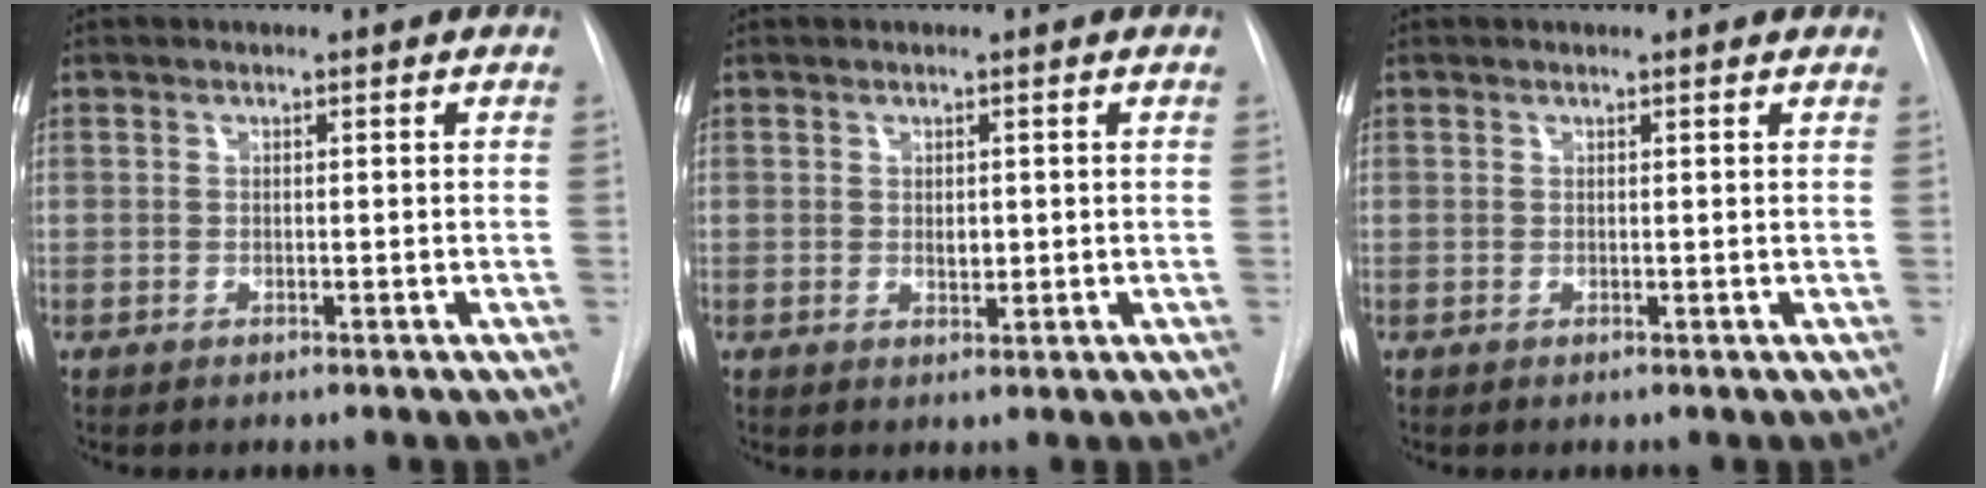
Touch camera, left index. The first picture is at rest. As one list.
[{"total": 1.2, "force": [-0.5, 0.7, 0.8], "torque": [-0.011, -0.010, -0.004]}, {"total": 1.1, "force": [1.0, 0.2, 0.1], "torque": [-0.010, 0.004, 0.005]}]